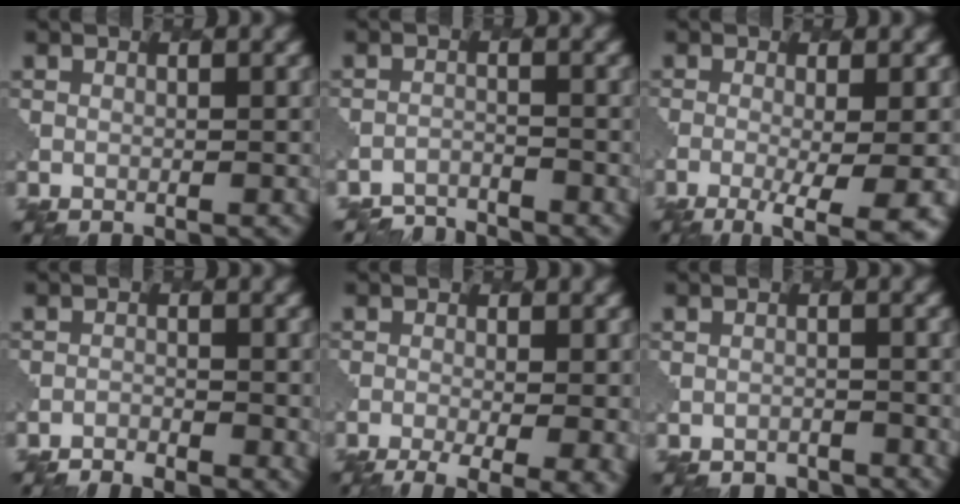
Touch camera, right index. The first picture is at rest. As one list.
[{"total": 3.1, "force": [-3.0, 0.3, -0.4], "torque": [0.006, -0.004, -0.057]}, {"total": 7.2, "force": [-3.2, 2.2, 6.1], "torque": [-0.080, -0.015, -0.039]}, {"total": 2.6, "force": [-2.1, 1.0, 1.2], "torque": [-0.031, 0.001, -0.033]}, {"total": 8.1, "force": [-3.6, 3.4, 6.4], "torque": [-0.071, -0.012, -0.043]}, {"total": 1.3, "force": [-1.1, 0.5, -0.4], "torque": [0.005, 0.000, -0.015]}]